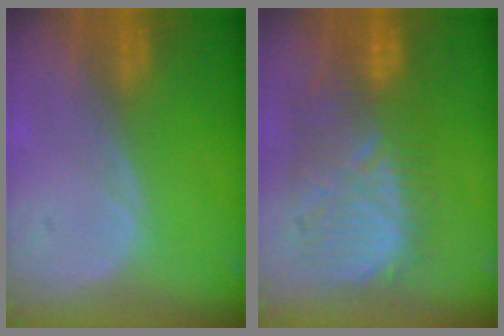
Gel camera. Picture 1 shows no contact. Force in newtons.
{"total": 11.4, "press": 11.0, "slide": 3.3}